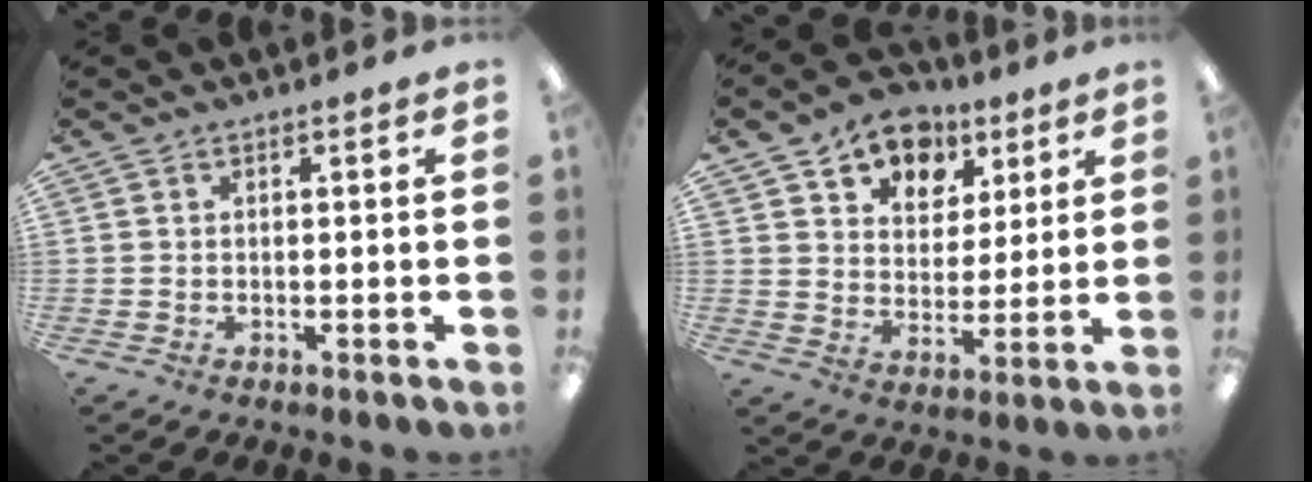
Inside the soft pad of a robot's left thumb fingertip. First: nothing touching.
{"total": 10.3, "force": [7.4, 6.8, 2.1], "torque": [-0.042, -0.050, 0.137]}